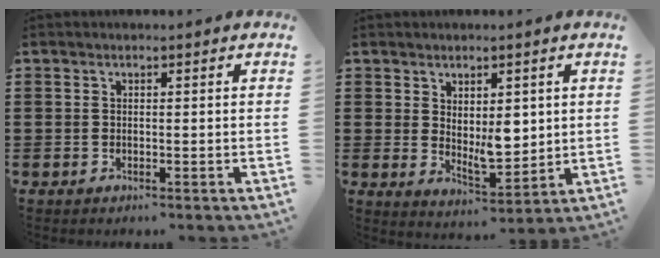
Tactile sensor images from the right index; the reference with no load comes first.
{"total": 5.0, "force": [2.1, 2.8, 3.5], "torque": [-0.051, -0.012, 0.035]}